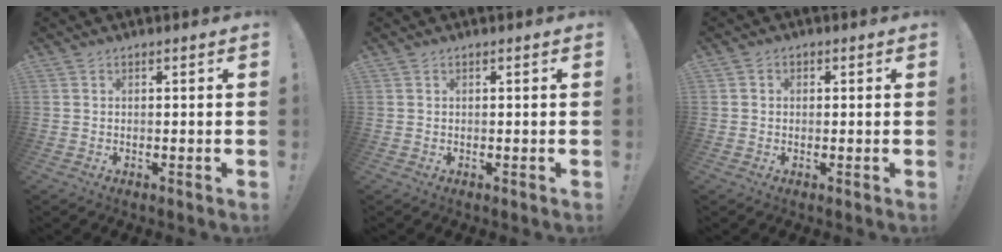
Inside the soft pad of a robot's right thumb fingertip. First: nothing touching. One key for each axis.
{"total": 0.0}
{"total": 1.5, "fx": -0.3, "fy": 1.3, "fz": 0.7, "tx": -0.011, "ty": 0.006, "tz": -0.006}